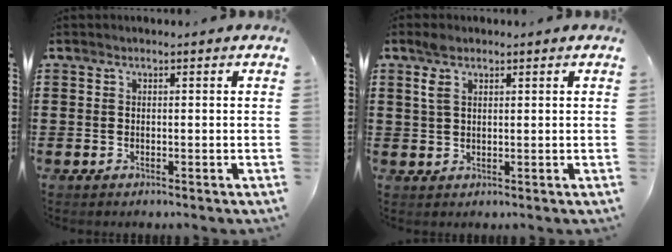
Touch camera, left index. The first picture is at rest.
{"total": 2.9, "force": [1.5, 1.4, 2.0], "torque": [-0.046, 0.007, 0.026]}